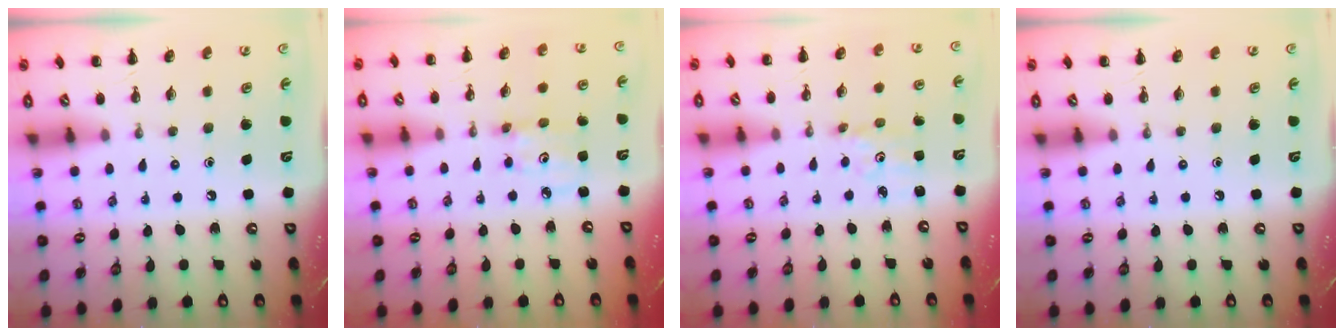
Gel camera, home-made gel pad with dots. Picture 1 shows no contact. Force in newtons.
{"total": 2.8, "press": 2.8, "slide": 0.4}
{"total": 1.8, "press": 1.8, "slide": 0.5}
{"total": 0.0}